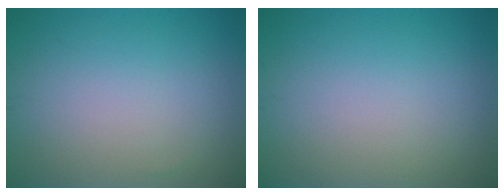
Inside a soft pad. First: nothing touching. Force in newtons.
{"total": 0.0}